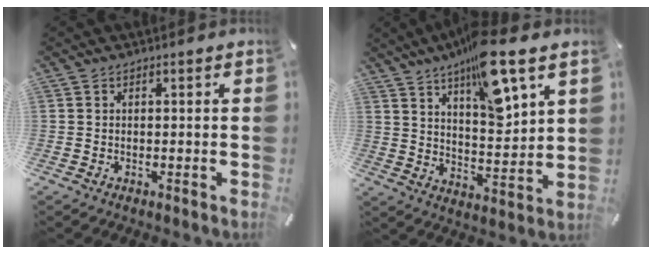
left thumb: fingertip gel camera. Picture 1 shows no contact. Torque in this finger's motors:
{"motor_torque": [2.86, 2.14, 1.88, -0.89, 0.44]}